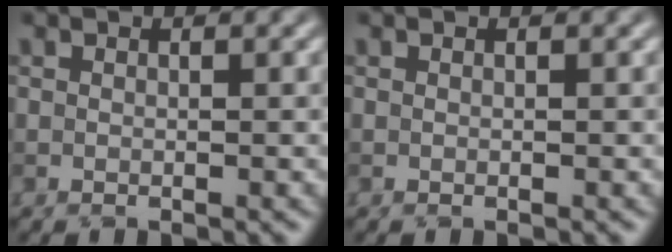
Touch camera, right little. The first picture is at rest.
{"total": 0.0}